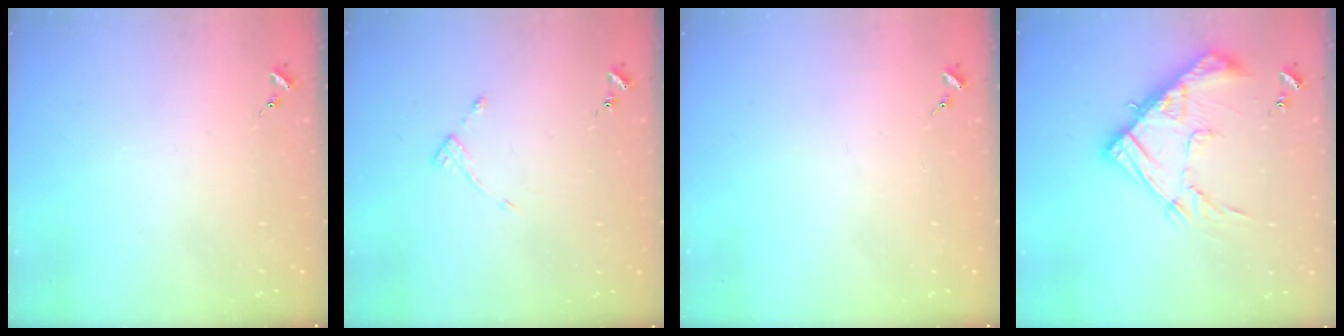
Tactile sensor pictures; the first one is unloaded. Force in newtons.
{"total": 4.8, "press": 4.7, "slide": 0.5}
{"total": 0.0}
{"total": 15.9, "press": 15.9, "slide": 1.2}